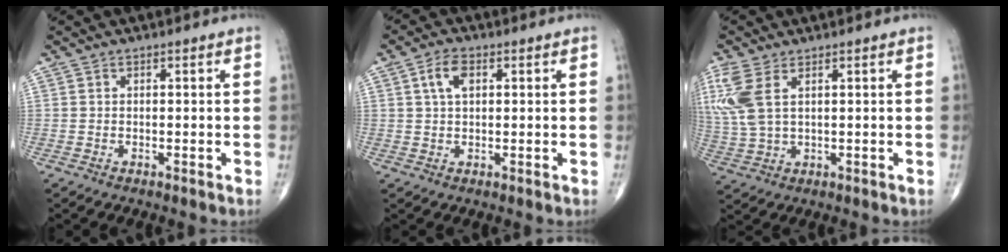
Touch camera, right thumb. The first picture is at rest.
{"total": 4.5, "force": [1.4, 2.7, 3.4], "torque": [-0.060, 0.007, 0.025]}
{"total": 9.3, "force": [3.4, 4.7, 7.3], "torque": [-0.198, 0.007, 0.080]}